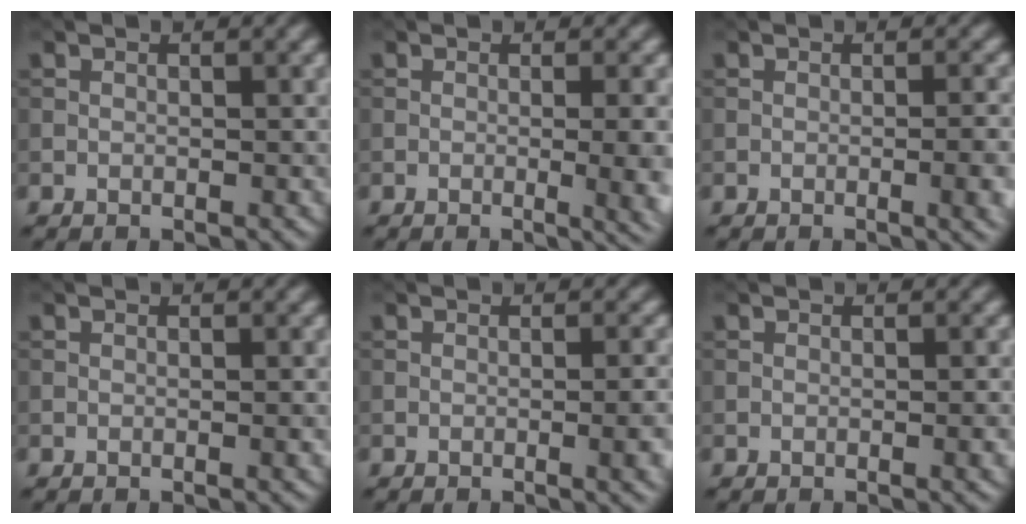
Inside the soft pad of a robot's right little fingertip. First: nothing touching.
{"total": 6.7, "force": [-0.6, 2.9, 5.9], "torque": [-0.040, -0.007, -0.003]}
{"total": 4.5, "force": [-0.8, 1.6, 4.1], "torque": [-0.040, -0.007, -0.002]}
{"total": 0.8, "force": [-0.1, 0.1, 0.7], "torque": [-0.009, -0.001, 0.000]}
{"total": 3.9, "force": [-0.6, 1.3, 3.6], "torque": [-0.038, -0.004, -0.003]}
{"total": 1.6, "force": [-0.2, 0.4, 1.6], "torque": [-0.017, -0.002, -0.002]}